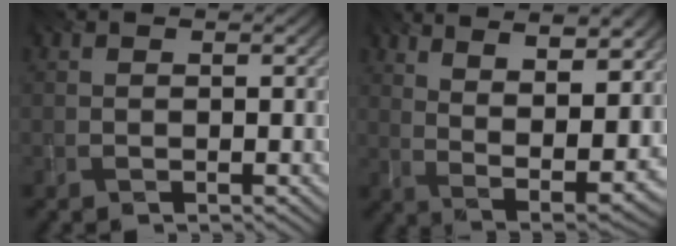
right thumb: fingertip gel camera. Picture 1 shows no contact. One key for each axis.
{"total": 14.1, "fx": 7.0, "fy": 4.8, "fz": 11.3, "tx": -0.188, "ty": 0.020, "tz": 0.108}